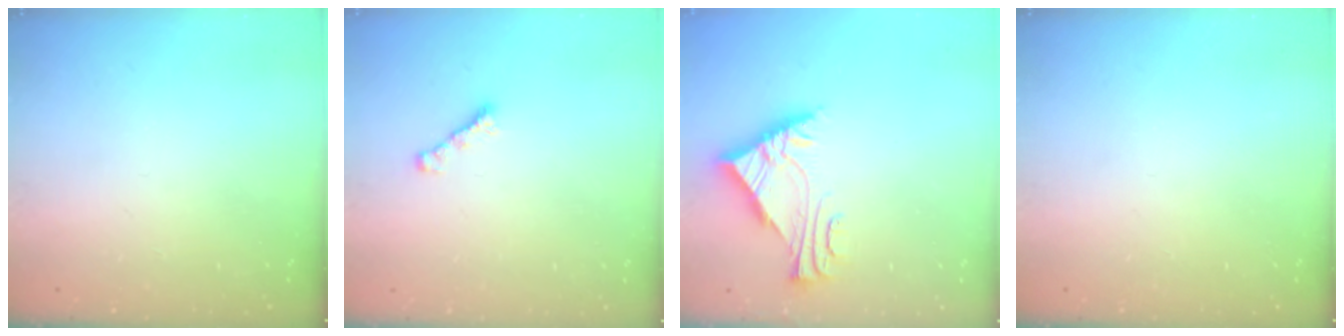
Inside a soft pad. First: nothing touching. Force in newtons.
{"total": 1.8, "press": 1.7, "slide": 0.6}
{"total": 7.9, "press": 7.8, "slide": 1.1}
{"total": 0.0}